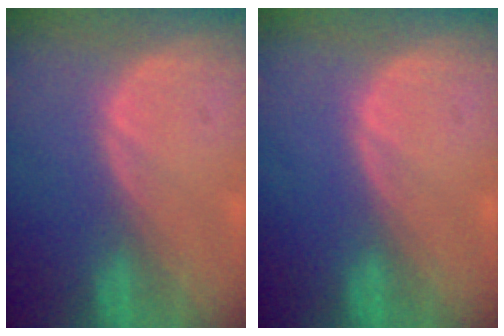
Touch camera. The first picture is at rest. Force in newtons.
{"total": 0.0}